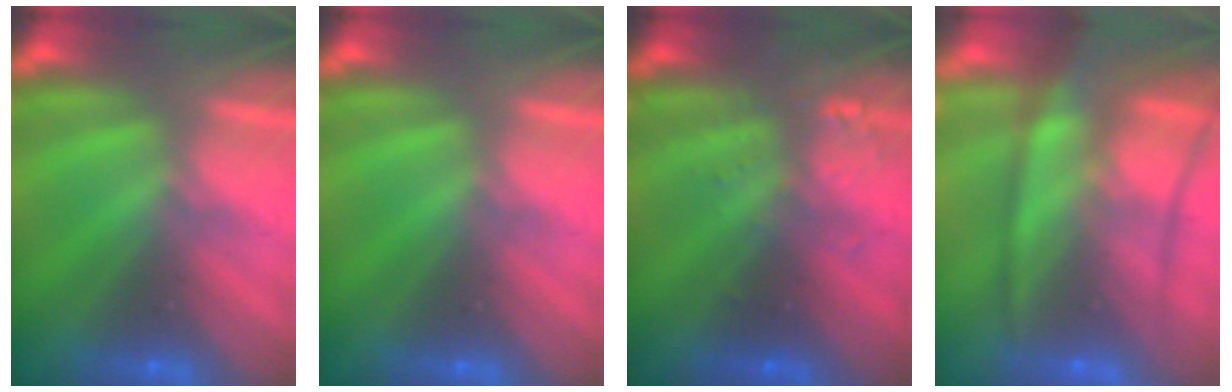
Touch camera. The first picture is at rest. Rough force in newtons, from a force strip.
{"total": 0.0}
{"total": 3.3}
{"total": 7.6}